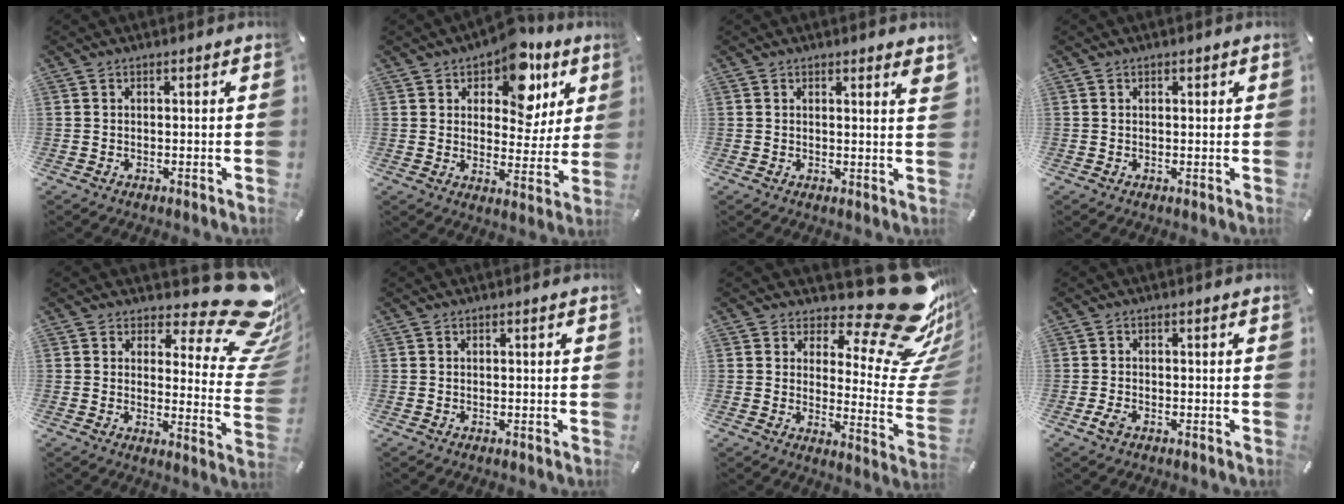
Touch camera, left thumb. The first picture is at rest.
{"total": 13.5, "force": [7.7, 8.0, 7.7], "torque": [-0.109, -0.045, 0.133]}
{"total": 1.4, "force": [1.0, 0.1, 0.9], "torque": [-0.003, -0.008, 0.016]}
{"total": 0.7, "force": [0.3, 0.6, 0.4], "torque": [-0.008, 0.003, 0.004]}
{"total": 18.0, "force": [10.7, 7.2, 12.5], "torque": [-0.157, -0.084, 0.178]}
{"total": 0.0}
{"total": 22.2, "force": [14.6, 7.9, 14.7], "torque": [-0.165, -0.126, 0.237]}
{"total": 2.1, "force": [-1.1, 1.1, 1.4], "torque": [-0.039, -0.004, -0.023]}